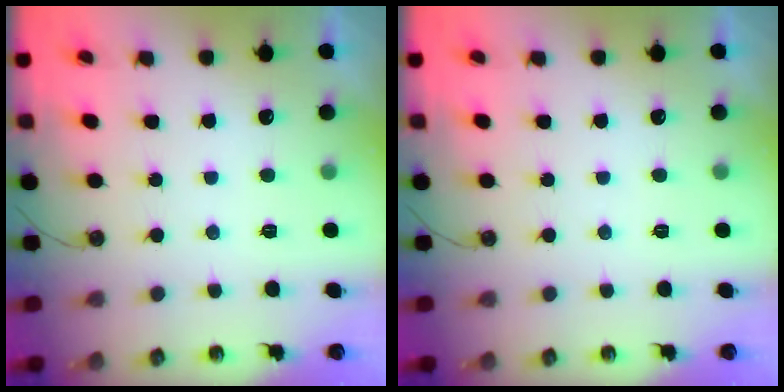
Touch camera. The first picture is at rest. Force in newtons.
{"total": 0.0}